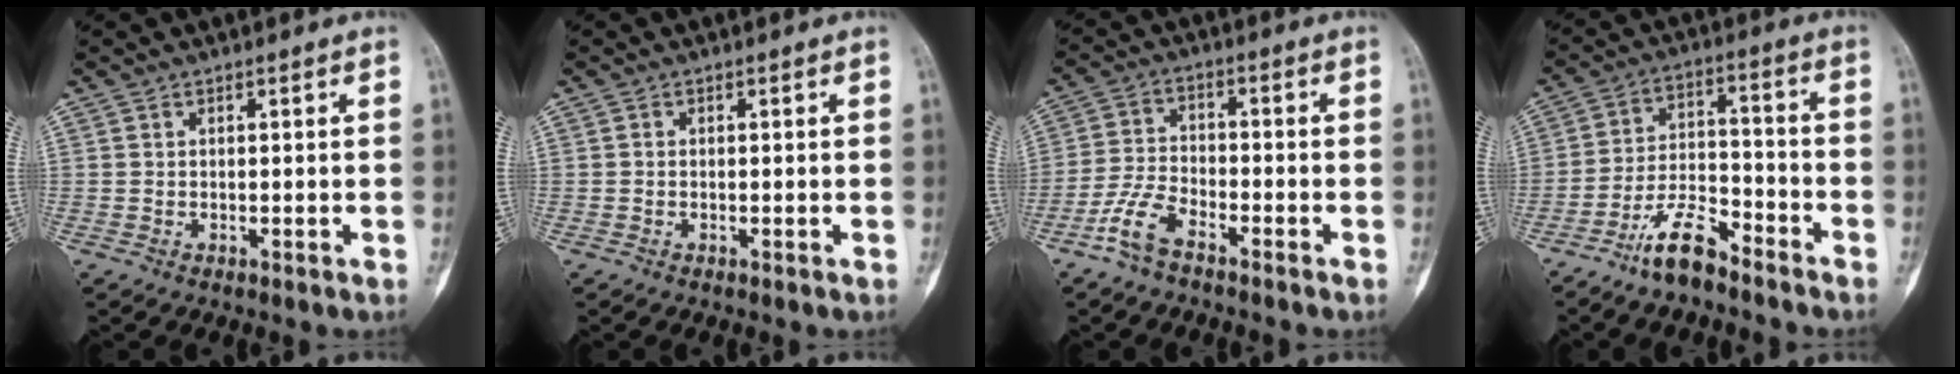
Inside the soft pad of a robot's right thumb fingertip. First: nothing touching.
{"total": 0.0}
{"total": 6.3, "force": [-4.4, 2.4, 3.9], "torque": [-0.091, 0.022, -0.093]}
{"total": 9.2, "force": [-7.2, 2.9, 5.1], "torque": [-0.096, 0.055, -0.137]}